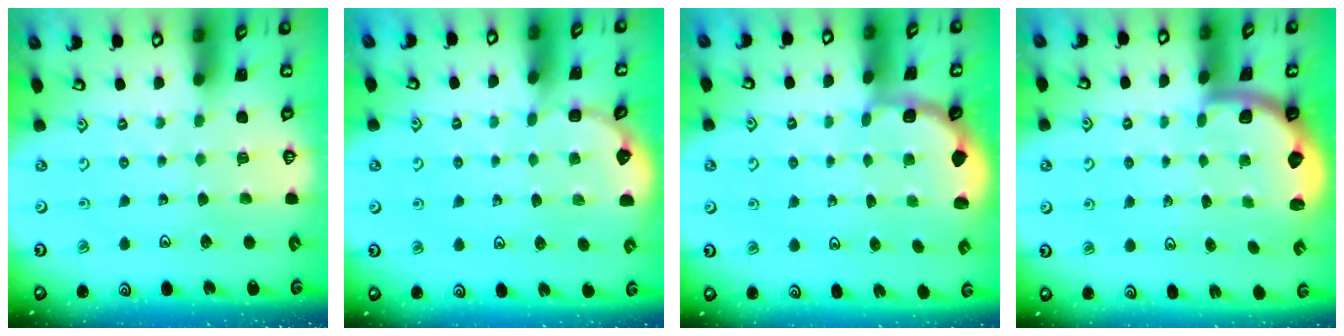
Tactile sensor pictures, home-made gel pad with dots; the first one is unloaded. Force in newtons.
{"total": 3.2, "press": 3.2, "slide": 0.2}
{"total": 1.8, "press": 1.6, "slide": 0.7}
{"total": 1.9, "press": 1.8, "slide": 0.5}